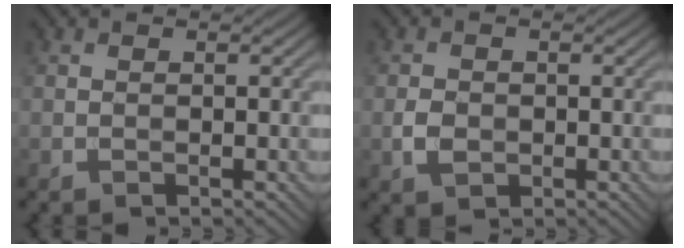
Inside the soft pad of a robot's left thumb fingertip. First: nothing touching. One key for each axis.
{"total": 2.3, "fx": -0.5, "fy": 1.8, "fz": 1.3, "tx": -0.030, "ty": -0.006, "tz": -0.013}